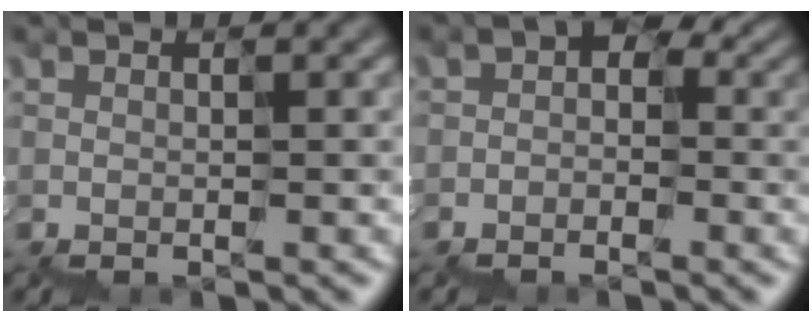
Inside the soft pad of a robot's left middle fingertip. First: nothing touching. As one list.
[{"total": 3.2, "force": [-0.6, 2.4, 2.0], "torque": [-0.023, 0.012, -0.013]}]